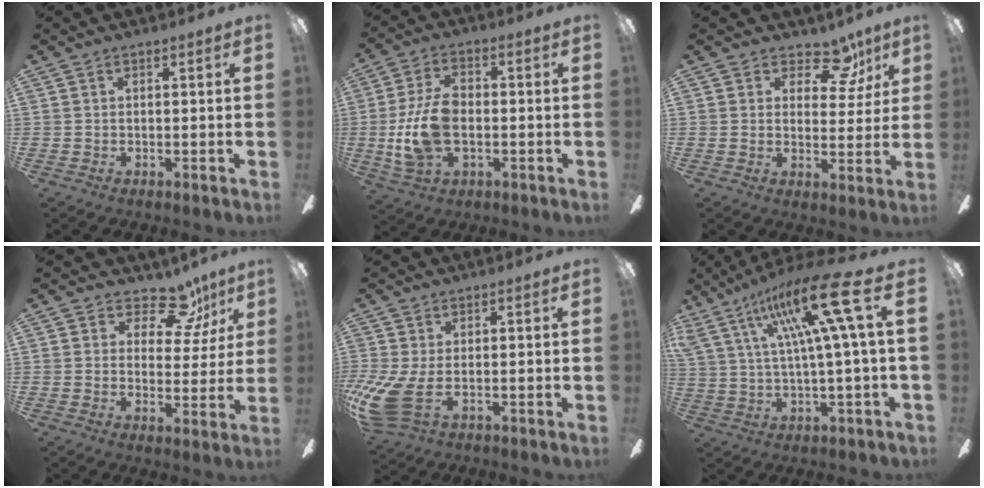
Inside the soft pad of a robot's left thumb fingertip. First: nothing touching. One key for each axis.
{"total": 13.0, "fx": -1.4, "fy": 7.5, "fz": 10.6, "tx": -0.232, "ty": 0.000, "tz": -0.024}
{"total": 9.3, "fx": 6.2, "fy": 5.6, "fz": 4.2, "tx": -0.048, "ty": -0.032, "tz": 0.109}
{"total": 10.9, "fx": 7.5, "fy": 6.2, "fz": 4.9, "tx": -0.069, "ty": -0.042, "tz": 0.134}
{"total": 9.9, "fx": -2.4, "fy": 4.1, "fz": 8.6, "tx": -0.194, "ty": -0.017, "tz": -0.040}
{"total": 20.8, "fx": 8.5, "fy": 4.7, "fz": 18.4, "tx": -0.322, "ty": -0.035, "tz": 0.123}